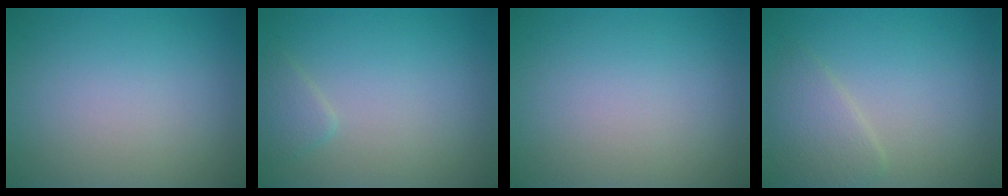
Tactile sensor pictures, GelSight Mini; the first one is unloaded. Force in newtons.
{"total": 1.3, "press": 1.3, "slide": 0.1}
{"total": 0.0}
{"total": 2.6, "press": 2.6, "slide": 0.0}